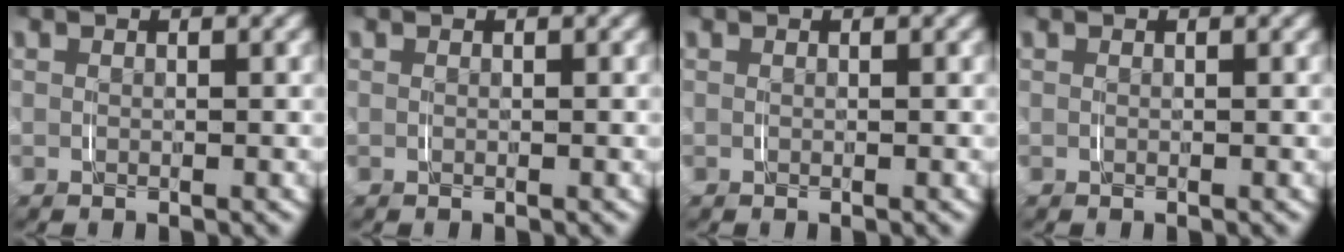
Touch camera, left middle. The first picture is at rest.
{"total": 0.0}
{"total": 0.0}
{"total": 0.0}